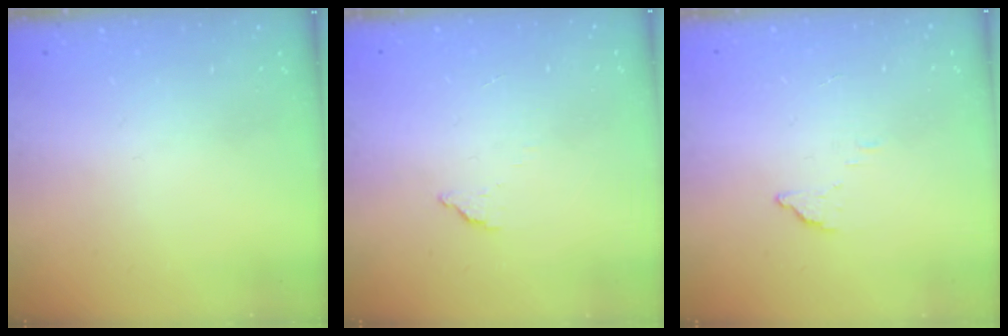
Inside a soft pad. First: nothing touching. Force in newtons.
{"total": 2.6, "press": 2.6, "slide": 0.3}
{"total": 2.3, "press": 2.3, "slide": 0.1}